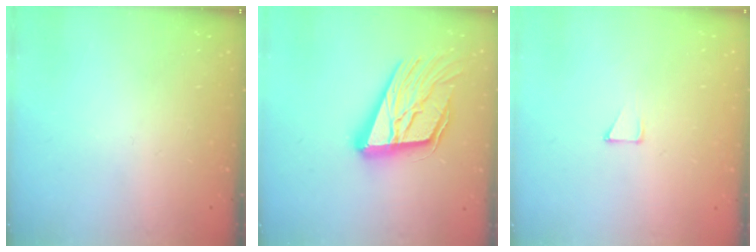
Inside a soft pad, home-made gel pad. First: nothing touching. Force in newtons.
{"total": 23.6, "press": 23.1, "slide": 4.9}
{"total": 2.8, "press": 2.8, "slide": 0.2}